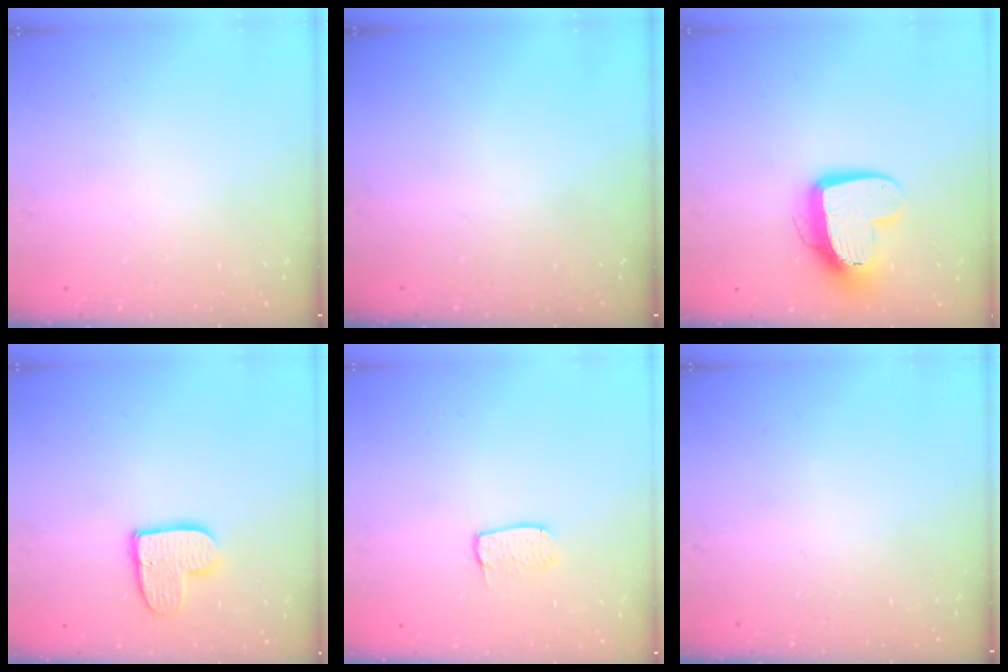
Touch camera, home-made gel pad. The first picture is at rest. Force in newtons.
{"total": 0.0}
{"total": 13.3, "press": 13.2, "slide": 1.2}
{"total": 10.9, "press": 10.8, "slide": 0.9}
{"total": 5.5, "press": 5.5, "slide": 0.2}
{"total": 0.0}